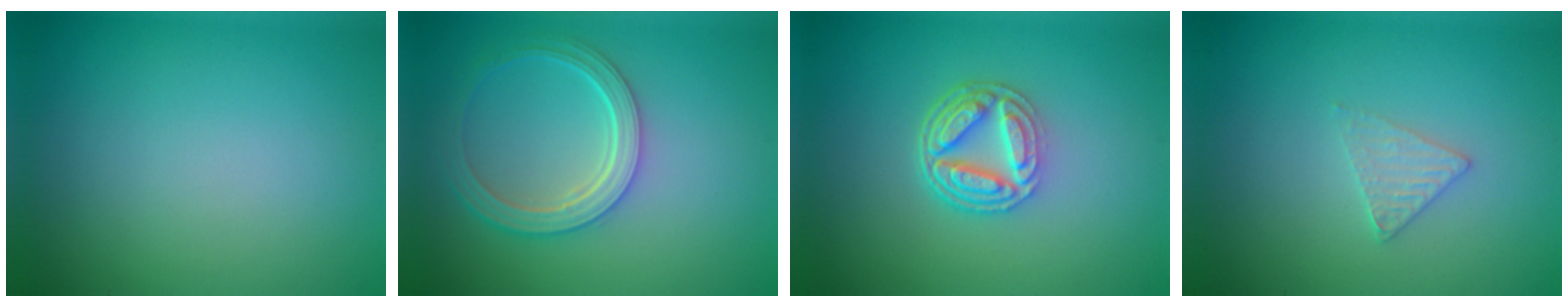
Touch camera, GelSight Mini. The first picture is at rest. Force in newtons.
{"total": 4.7, "press": 3.7, "slide": 3.0}
{"total": 5.0, "press": 3.7, "slide": 3.3}
{"total": 1.6, "press": 1.6, "slide": 0.2}